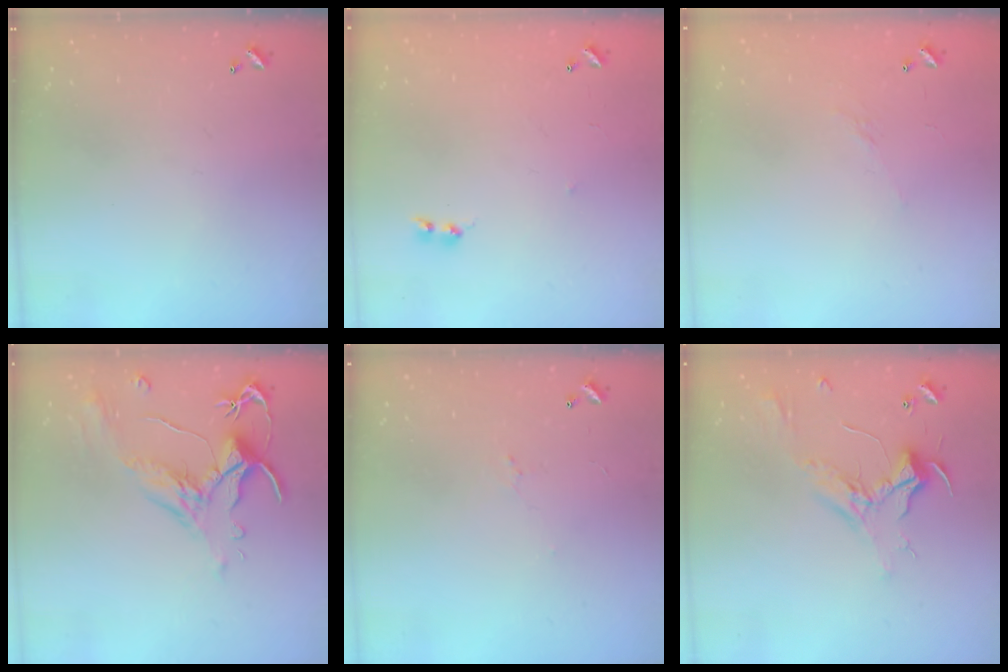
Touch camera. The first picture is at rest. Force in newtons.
{"total": 6.4, "press": 6.3, "slide": 0.6}
{"total": 6.2, "press": 6.2, "slide": 0.8}
{"total": 1.5, "press": 1.0, "slide": 1.1}
{"total": 1.9, "press": 1.8, "slide": 0.6}
{"total": 2.4, "press": 2.3, "slide": 0.7}